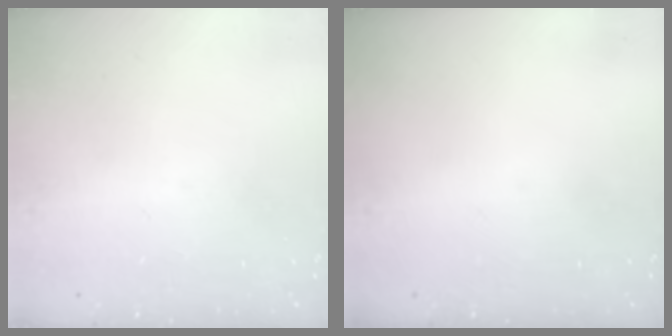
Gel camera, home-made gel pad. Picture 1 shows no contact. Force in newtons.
{"total": 0.0}